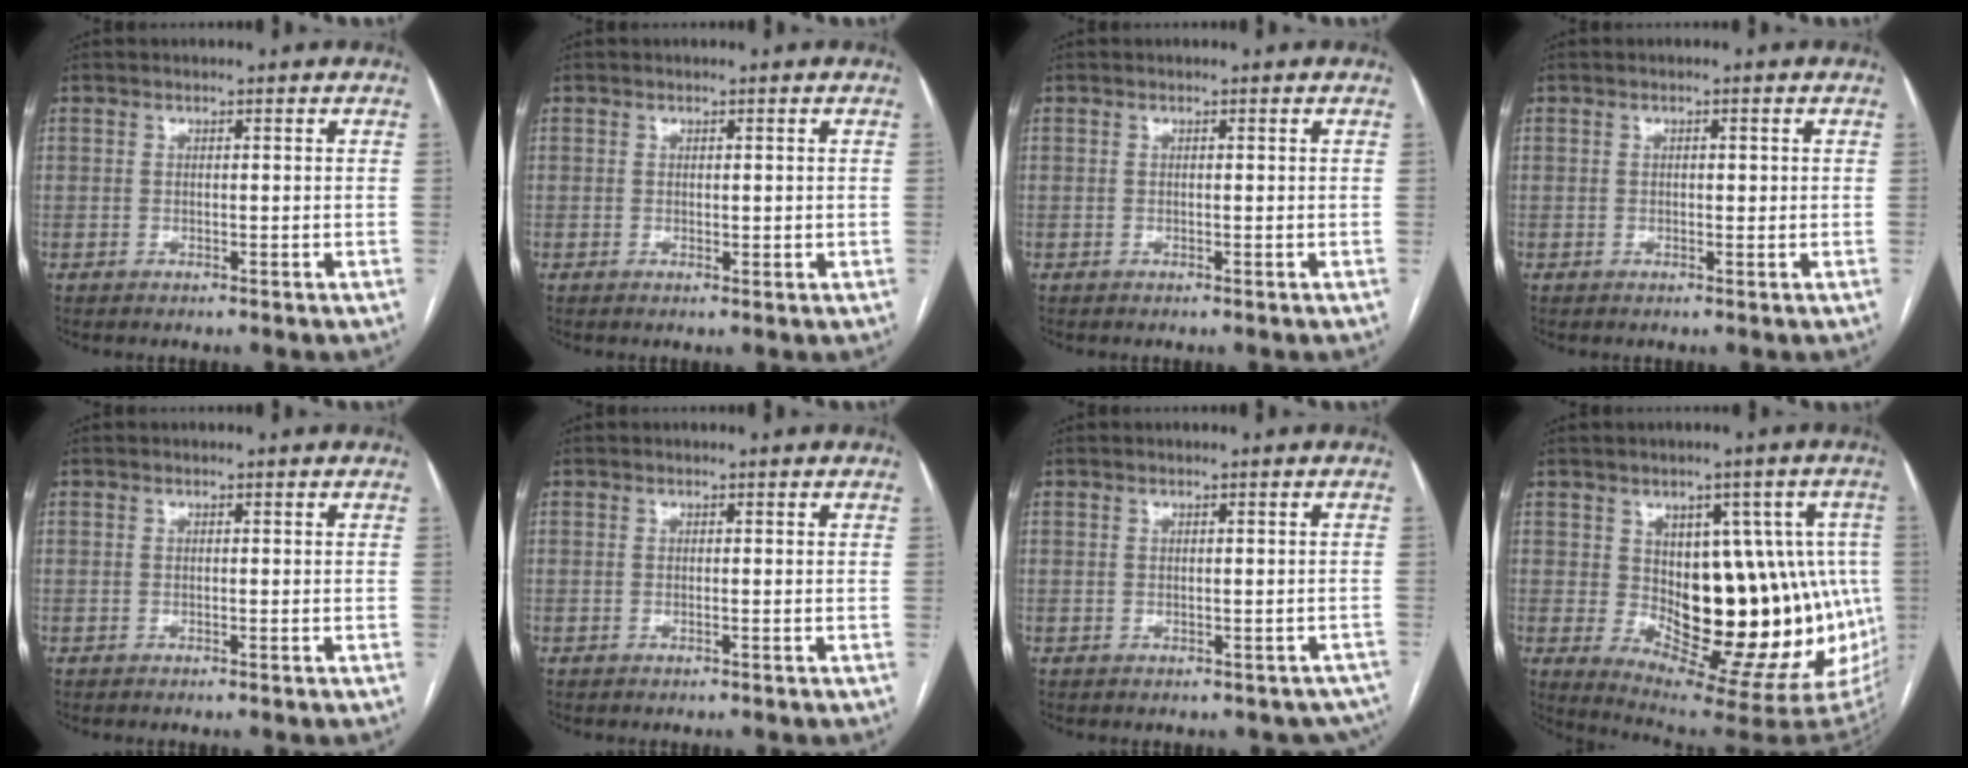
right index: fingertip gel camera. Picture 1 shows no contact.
{"total": 0.9, "force": [0.2, 0.6, 0.6], "torque": [-0.006, -0.001, 0.006]}
{"total": 0.0}
{"total": 1.1, "force": [0.2, 0.5, 1.0], "torque": [-0.016, 0.001, 0.003]}
{"total": 0.0}
{"total": 0.0}
{"total": 4.7, "force": [-3.3, 3.2, 0.9], "torque": [0.010, 0.014, -0.035]}
{"total": 20.7, "force": [-1.1, 9.2, 18.5], "torque": [-0.195, 0.018, 0.015]}